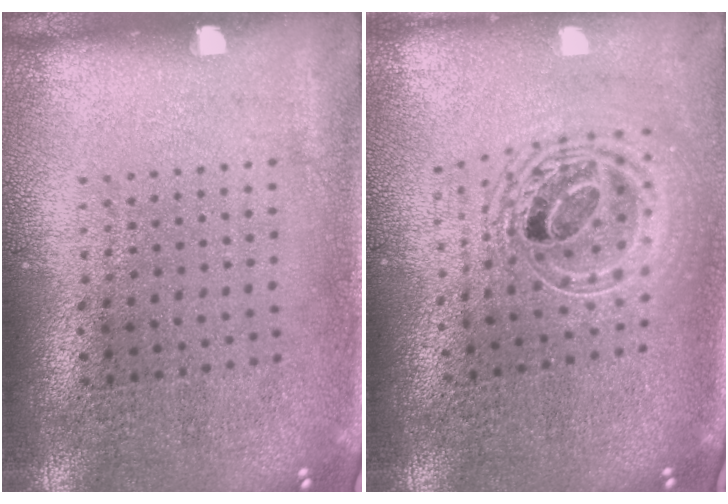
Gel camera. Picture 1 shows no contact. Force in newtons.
{"total": 2.1, "press": 1.6, "slide": 1.3}